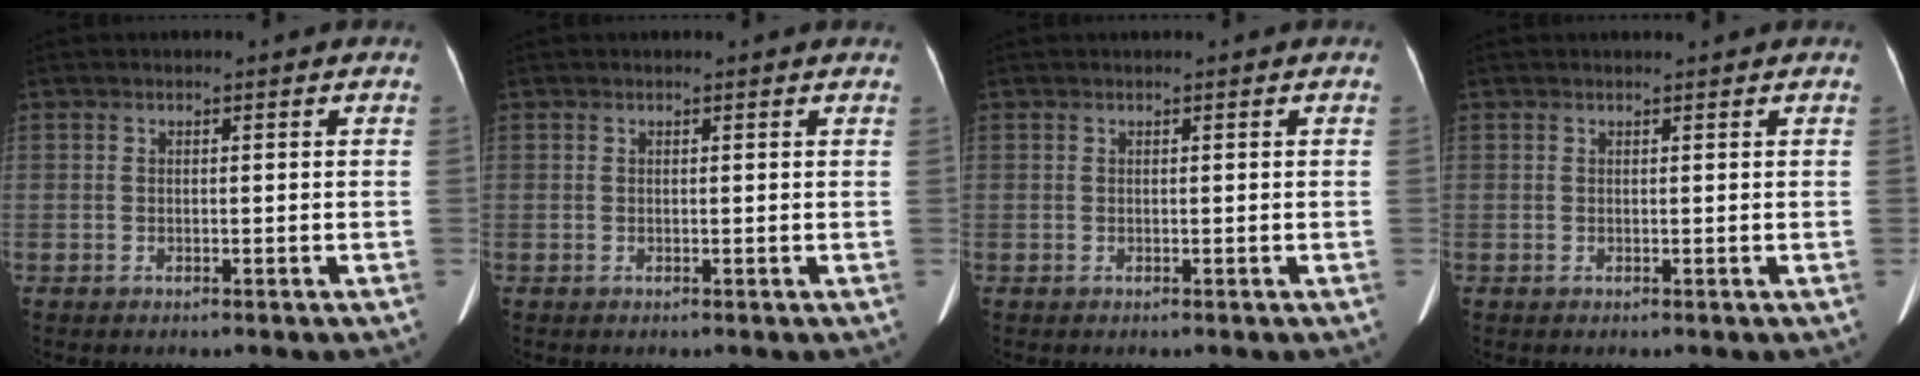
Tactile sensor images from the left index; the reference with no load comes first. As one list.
[{"total": 1.3, "force": [1.3, 0.0, 0.4], "torque": [-0.014, 0.004, 0.009]}, {"total": 0.0}, {"total": 0.7, "force": [0.7, -0.1, 0.2], "torque": [-0.006, 0.004, 0.014]}]